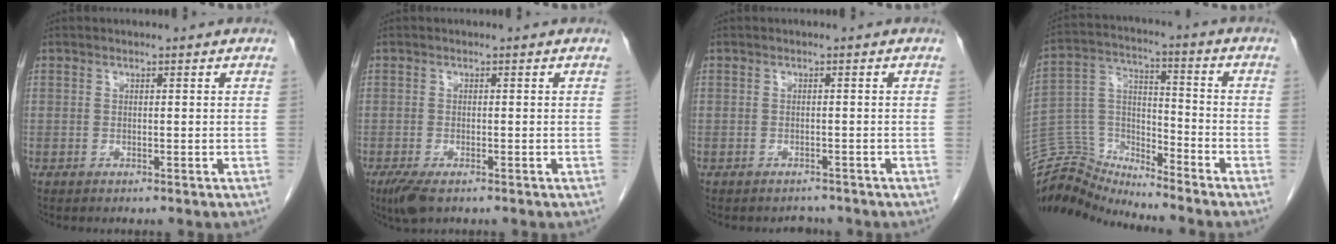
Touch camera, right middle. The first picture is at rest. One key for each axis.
{"total": 3.5, "fx": -2.3, "fy": 1.1, "fz": 2.5, "tx": -0.054, "ty": -0.010, "tz": -0.038}
{"total": 1.8, "fx": -1.6, "fy": 0.8, "fz": -0.1, "tx": -0.001, "ty": -0.002, "tz": -0.023}
{"total": 10.7, "fx": -10.7, "fy": 0.8, "fz": -0.9, "tx": 0.010, "ty": 0.062, "tz": -0.207}